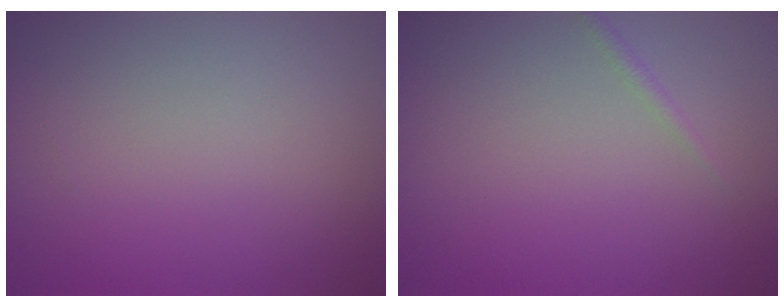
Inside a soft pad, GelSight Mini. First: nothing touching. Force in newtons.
{"total": 0.6, "press": 0.6, "slide": 0.0}